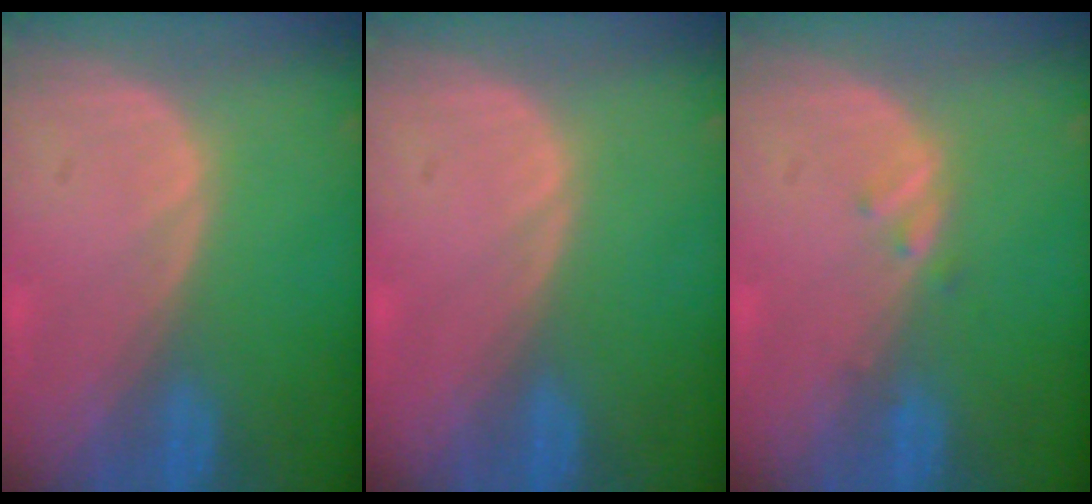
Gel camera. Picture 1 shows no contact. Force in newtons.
{"total": 0.0}
{"total": 1.1, "press": 1.1, "slide": 0.1}